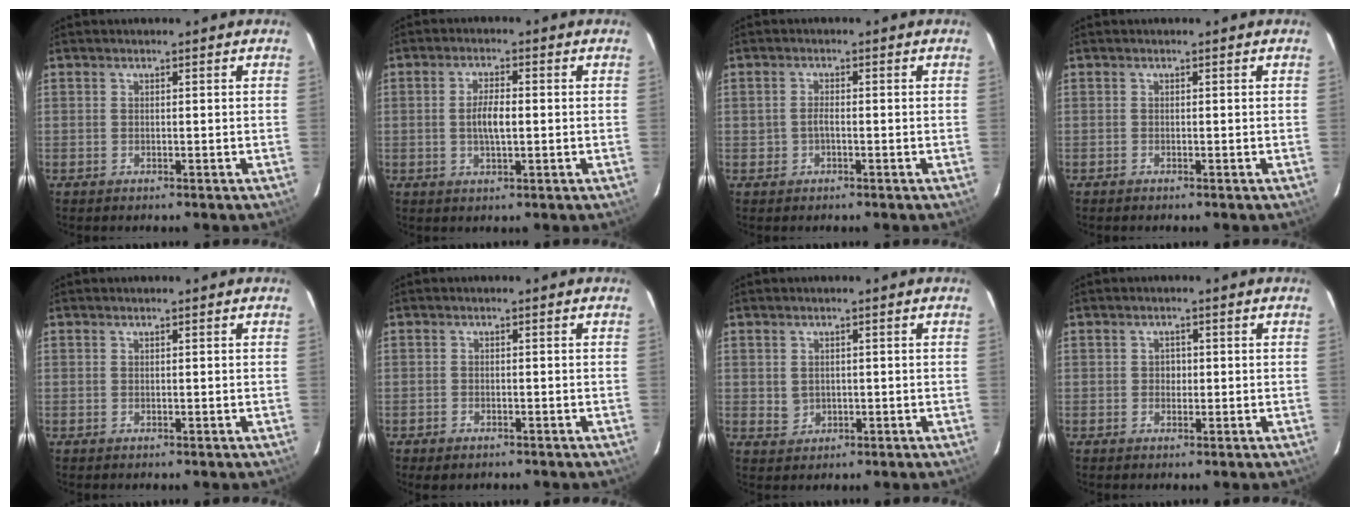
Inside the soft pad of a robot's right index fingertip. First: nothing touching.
{"total": 4.5, "force": [-0.3, 1.4, 4.2], "torque": [-0.079, 0.002, -0.002]}
{"total": 1.5, "force": [-0.5, 1.0, 1.0], "torque": [-0.021, 0.004, -0.009]}
{"total": 0.0}
{"total": 0.0}
{"total": 2.3, "force": [-1.8, 1.0, 1.0], "torque": [-0.026, -0.006, -0.030]}
{"total": 2.3, "force": [0.2, 2.2, 0.6], "torque": [-0.011, 0.001, 0.011]}
{"total": 1.4, "force": [-0.2, 1.3, 0.3], "torque": [-0.002, 0.005, -0.003]}